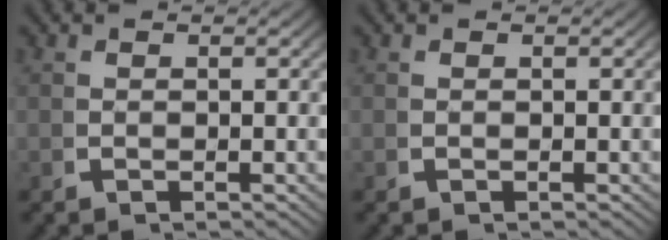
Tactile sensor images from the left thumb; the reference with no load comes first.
{"total": 0.0}